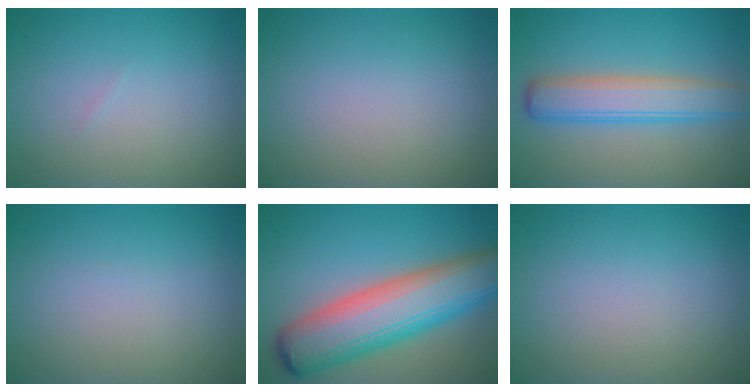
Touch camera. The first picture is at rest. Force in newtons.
{"total": 0.0}
{"total": 5.4, "press": 5.4, "slide": 0.1}
{"total": 0.0}
{"total": 11.0, "press": 11.0, "slide": 0.4}
{"total": 0.0}